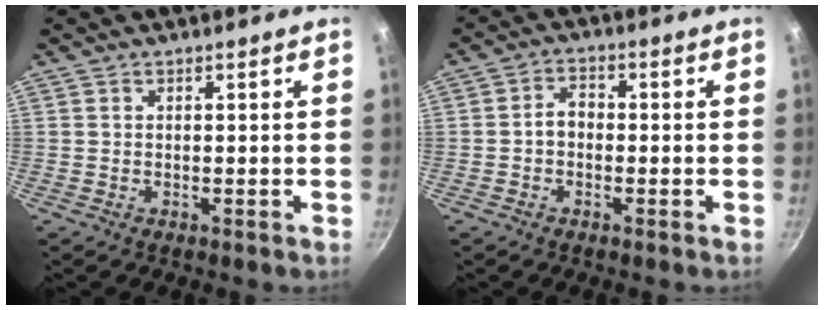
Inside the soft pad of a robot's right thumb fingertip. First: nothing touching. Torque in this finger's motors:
{"motor_torque": [0.08, -0.12, 0.61, -0.09, 0.02]}